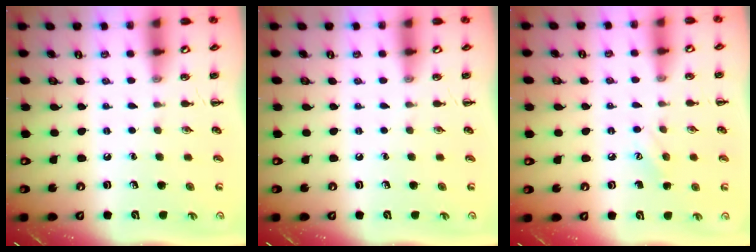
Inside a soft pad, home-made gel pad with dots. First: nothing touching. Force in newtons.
{"total": 0.0}
{"total": 6.6, "press": 6.4, "slide": 1.7}